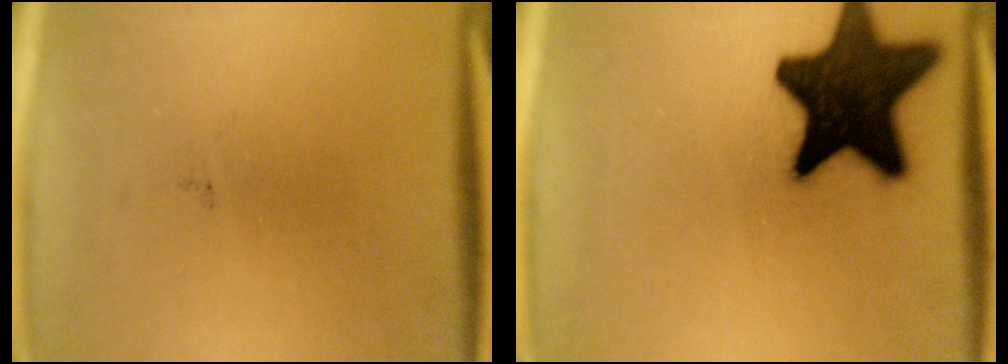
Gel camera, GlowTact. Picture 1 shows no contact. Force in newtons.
{"total": 18.2}